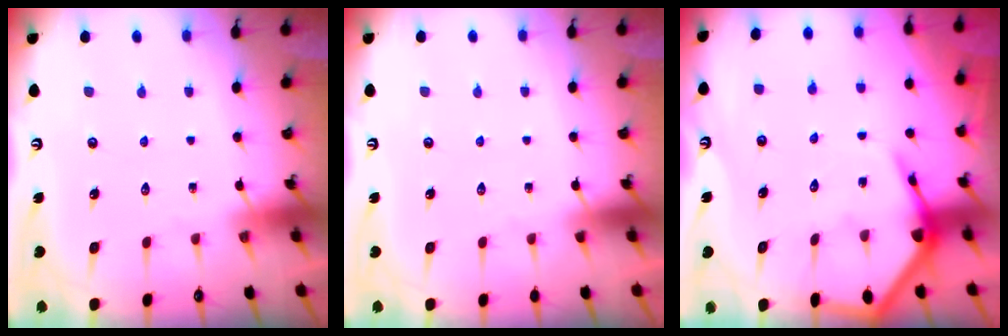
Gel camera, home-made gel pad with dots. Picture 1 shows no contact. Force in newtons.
{"total": 0.0}
{"total": 5.7, "press": 5.6, "slide": 0.7}